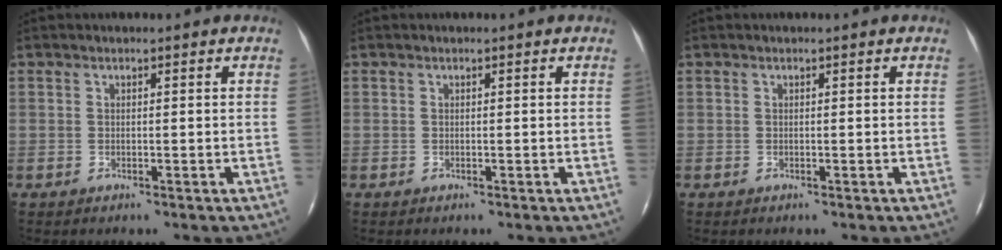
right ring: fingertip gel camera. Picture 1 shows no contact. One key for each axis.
{"total": 0.0}
{"total": 0.0}